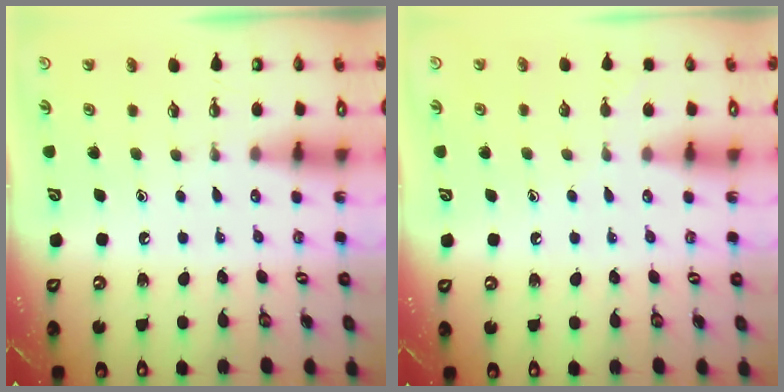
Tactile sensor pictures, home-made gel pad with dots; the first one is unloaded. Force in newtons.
{"total": 2.9, "press": 2.9, "slide": 0.4}